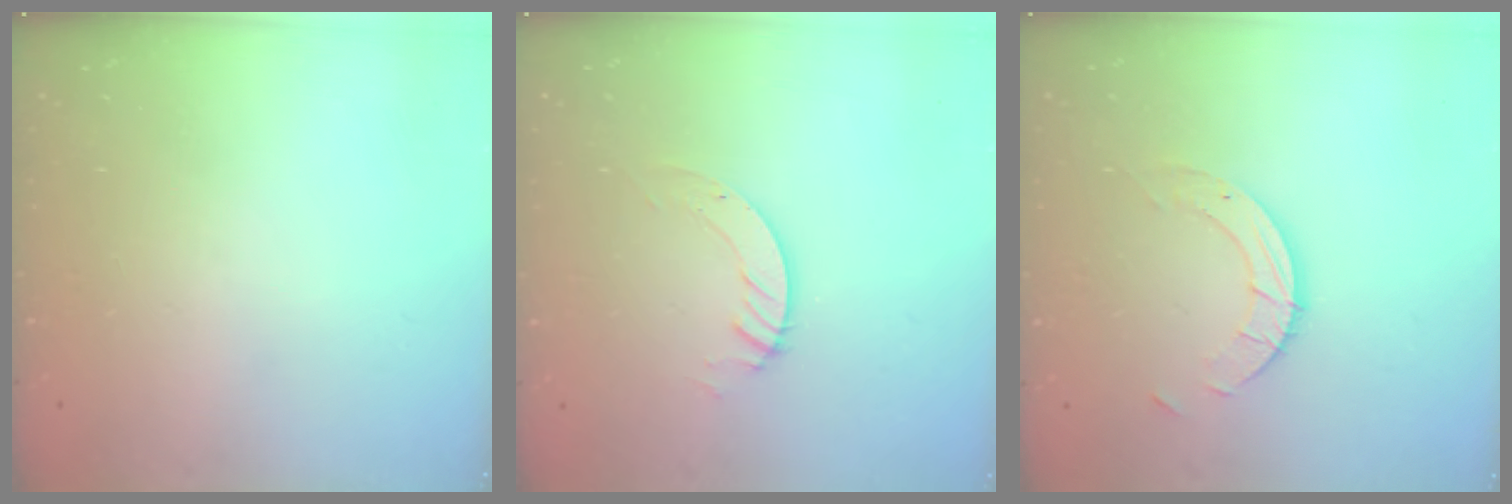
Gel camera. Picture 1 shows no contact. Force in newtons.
{"total": 3.7, "press": 3.7, "slide": 0.2}
{"total": 4.9, "press": 4.9, "slide": 0.3}